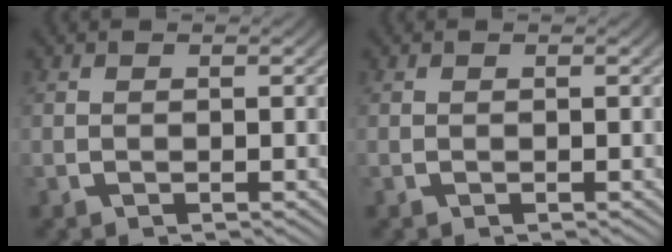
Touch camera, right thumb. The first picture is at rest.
{"total": 0.0}